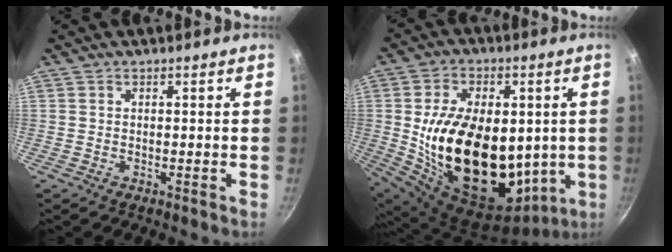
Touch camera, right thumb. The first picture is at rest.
{"total": 28.0, "force": [0.8, 17.3, 22.0], "torque": [-0.359, -0.019, 0.030]}